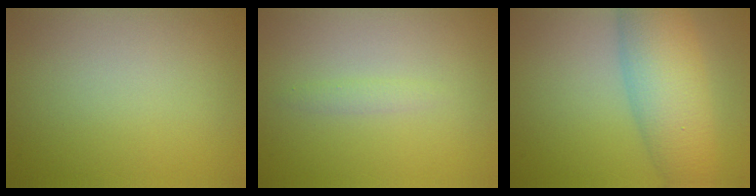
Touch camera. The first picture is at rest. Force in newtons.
{"total": 0.8, "press": 0.8, "slide": 0.0}
{"total": 7.7, "press": 7.7, "slide": 0.1}